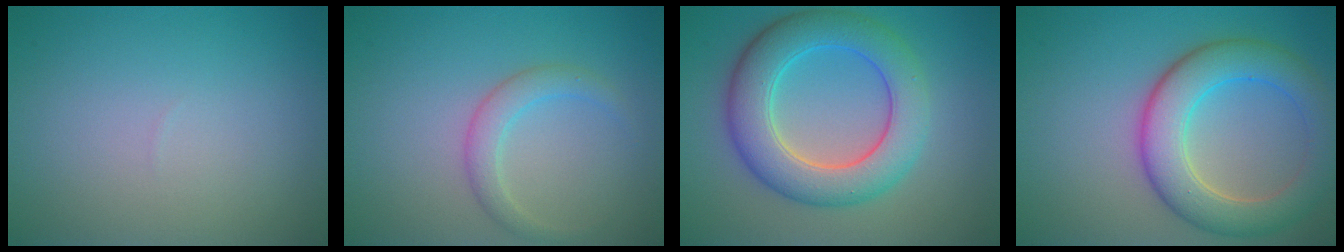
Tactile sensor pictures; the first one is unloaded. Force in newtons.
{"total": 2.3, "press": 2.3, "slide": 0.0}
{"total": 7.5, "press": 7.5, "slide": 0.2}
{"total": 6.9, "press": 6.9, "slide": 0.4}